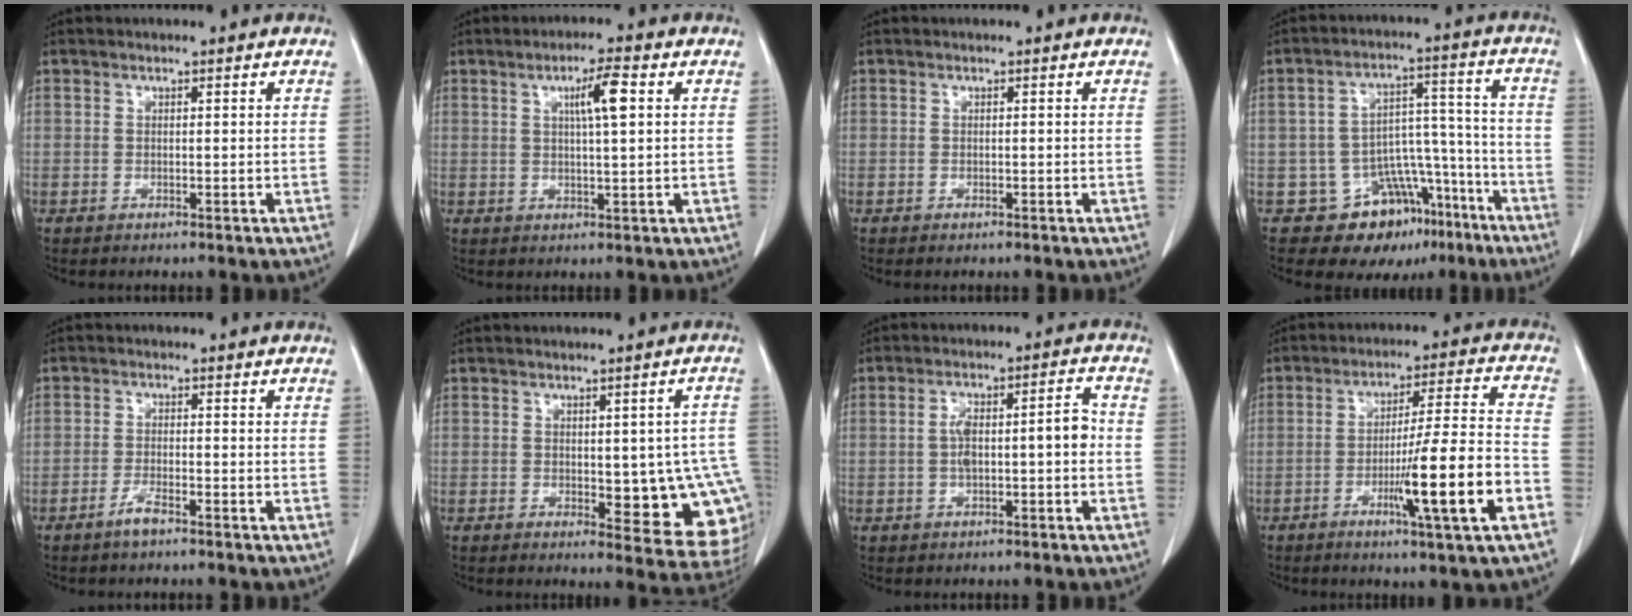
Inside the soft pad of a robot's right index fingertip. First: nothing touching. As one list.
[{"total": 5.3, "force": [1.6, 0.3, 5.0], "torque": [-0.085, 0.003, 0.027]}, {"total": 0.0}, {"total": 11.4, "force": [-7.4, 7.7, 4.0], "torque": [-0.033, 0.069, -0.101]}, {"total": 2.5, "force": [-1.8, 0.2, 1.7], "torque": [-0.036, 0.000, -0.034]}, {"total": 12.8, "force": [-1.7, 5.1, 11.6], "torque": [-0.094, 0.009, -0.007]}, {"total": 7.0, "force": [-0.6, 1.9, 6.7], "torque": [-0.122, 0.028, -0.010]}, {"total": 13.8, "force": [-5.0, -0.5, 12.9], "torque": [-0.209, -0.008, -0.080]}]